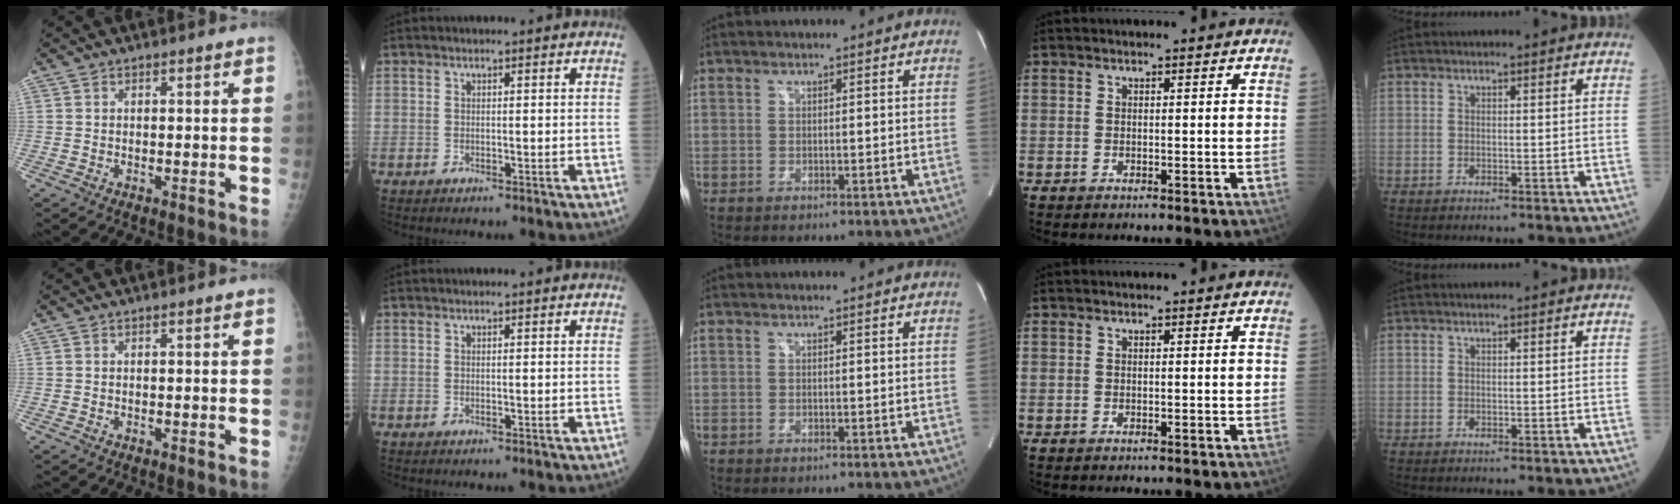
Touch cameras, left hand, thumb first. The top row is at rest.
{}